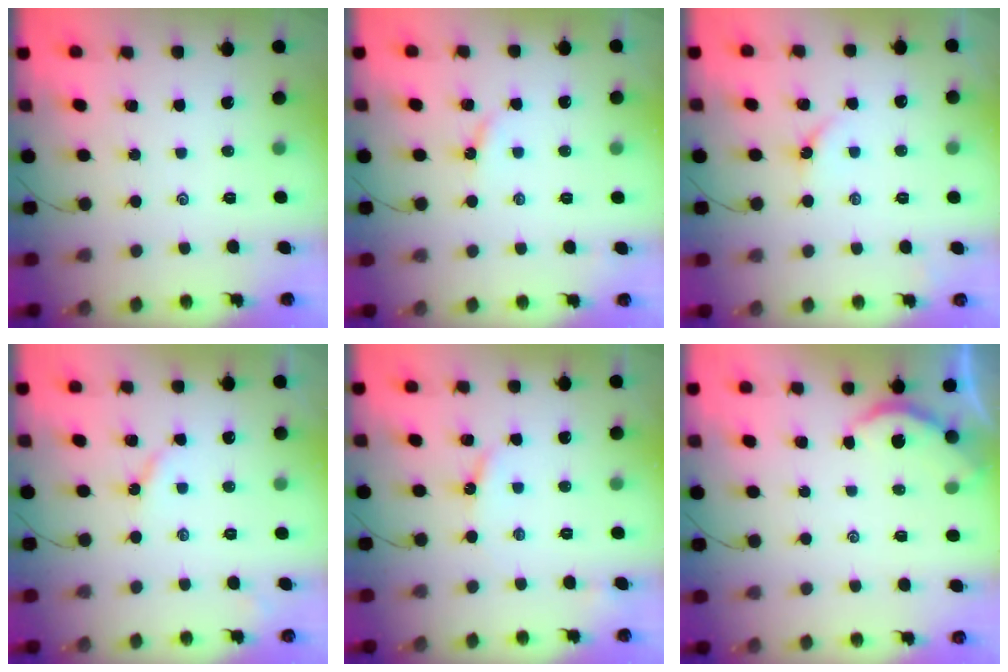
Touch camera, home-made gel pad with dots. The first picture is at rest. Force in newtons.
{"total": 2.9, "press": 2.9, "slide": 0.3}
{"total": 3.7, "press": 3.7, "slide": 0.5}
{"total": 3.3, "press": 3.2, "slide": 0.3}
{"total": 3.6, "press": 3.6, "slide": 0.4}
{"total": 3.4, "press": 3.4, "slide": 0.3}